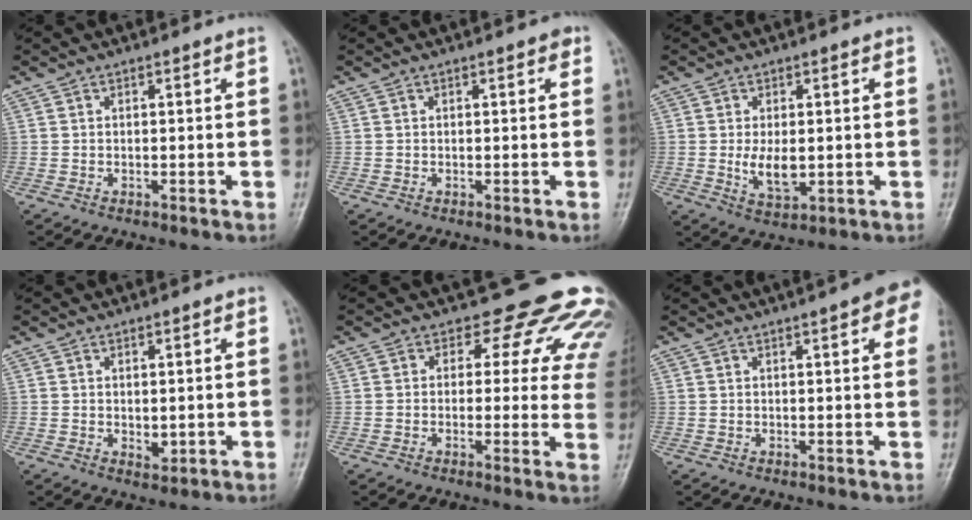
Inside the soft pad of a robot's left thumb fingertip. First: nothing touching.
{"total": 1.1, "force": [0.5, 0.5, 0.9], "torque": [-0.009, 0.001, 0.003]}
{"total": 5.7, "force": [-0.2, 3.1, 4.7], "torque": [-0.075, -0.012, 0.002]}
{"total": 2.6, "force": [0.2, 1.5, 2.1], "torque": [-0.026, -0.009, 0.008]}
{"total": 14.7, "force": [11.5, 7.5, 5.2], "torque": [-0.004, -0.058, 0.103]}
{"total": 8.3, "force": [4.1, 1.8, 7.0], "torque": [-0.065, 0.007, 0.044]}